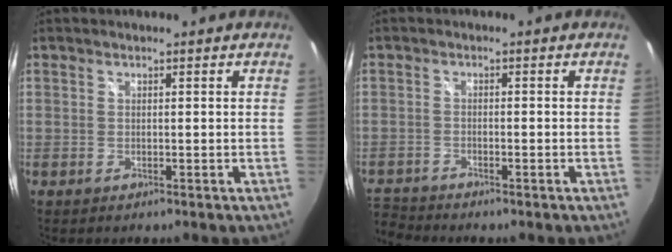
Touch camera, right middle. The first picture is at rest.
{"total": 5.2, "force": [-5.1, 0.9, 0.7], "torque": [-0.044, -0.006, -0.106]}